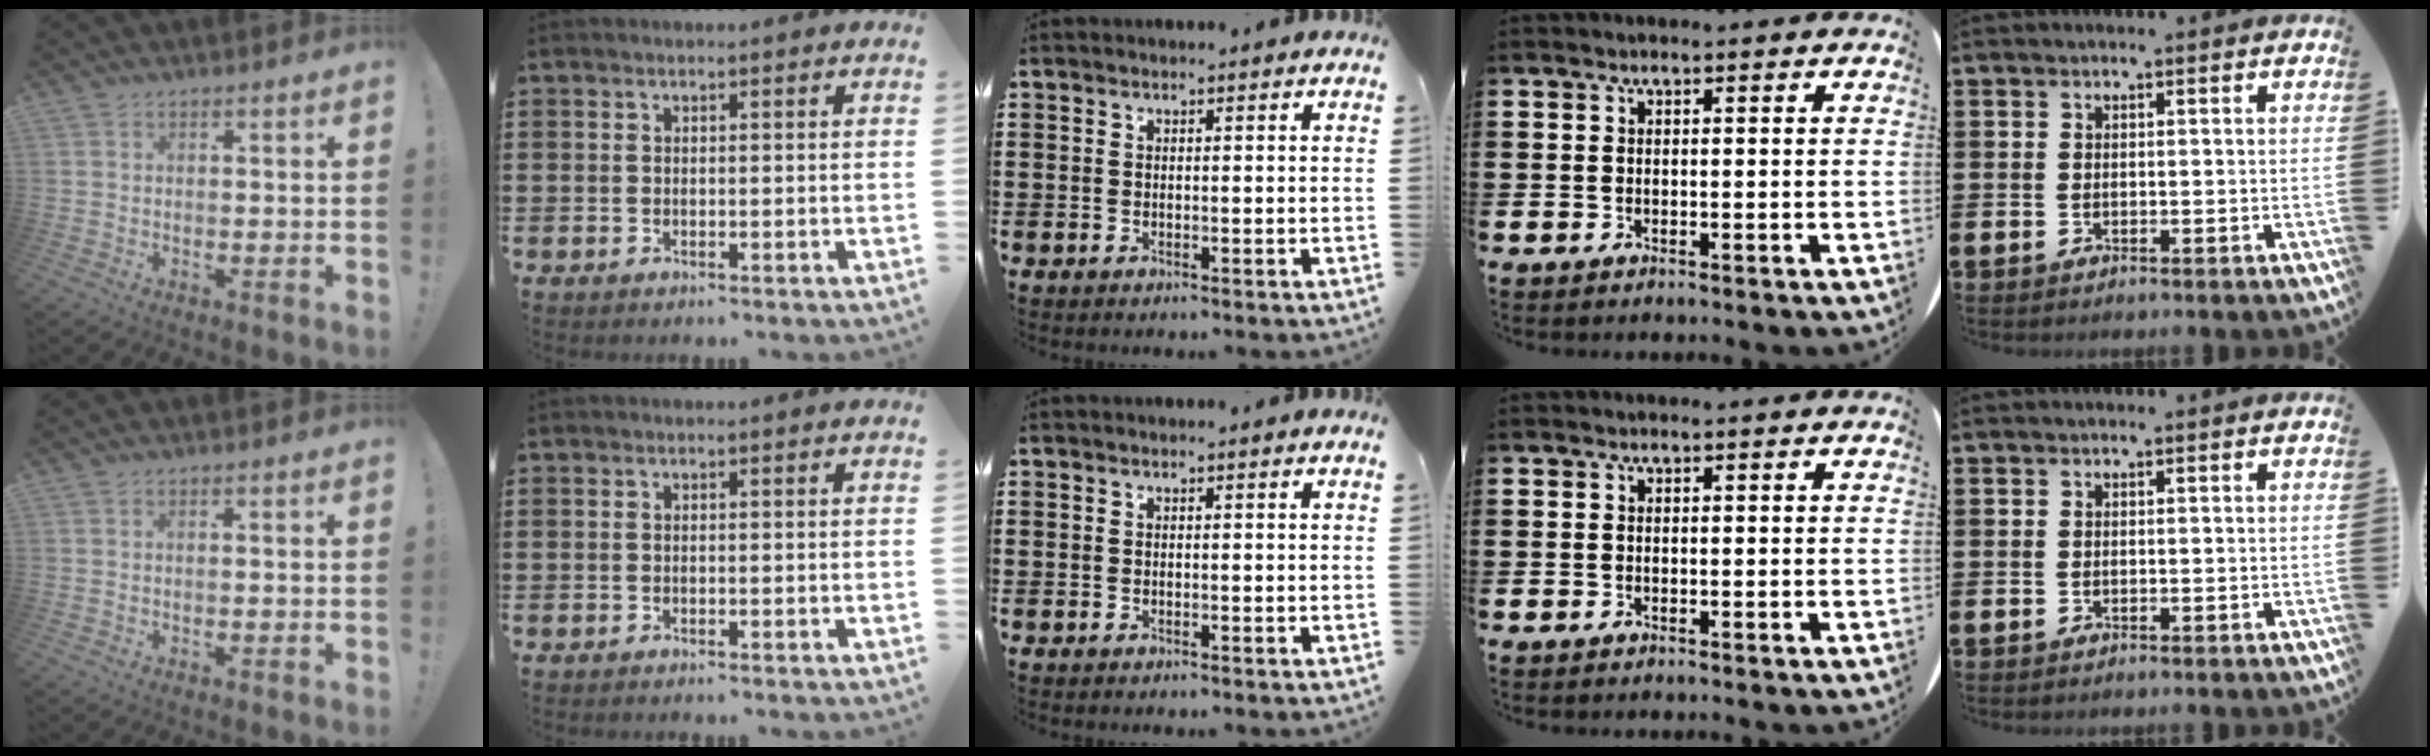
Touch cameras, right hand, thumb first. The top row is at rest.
{}